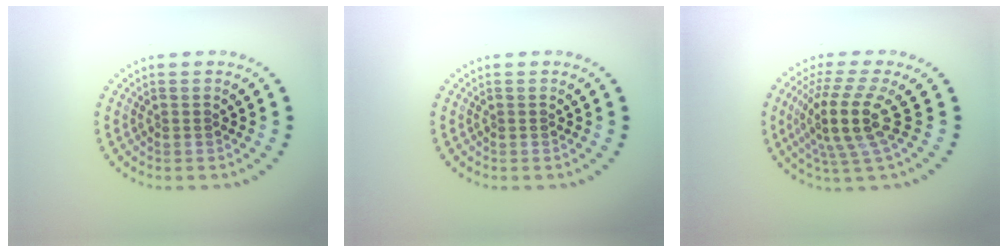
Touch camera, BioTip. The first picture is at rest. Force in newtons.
{"total": 0.0}
{"total": 4.9, "press": 3.7, "slide": 3.3}